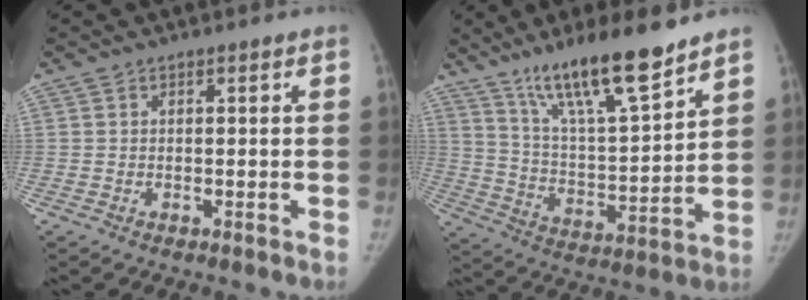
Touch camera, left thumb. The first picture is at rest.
{"total": 17.6, "force": [12.7, 3.1, 11.8], "torque": [-0.179, -0.073, 0.228]}